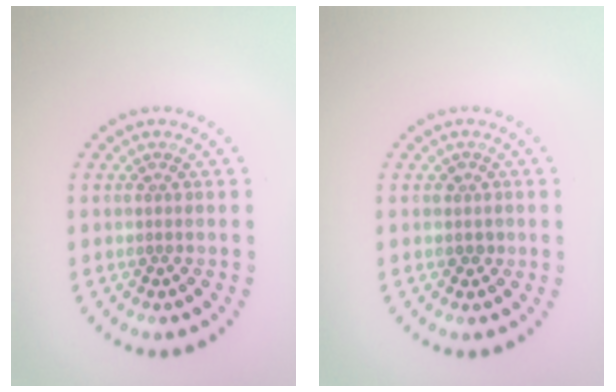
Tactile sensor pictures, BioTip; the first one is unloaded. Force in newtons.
{"total": 1.0, "press": 0.9, "slide": 0.5}